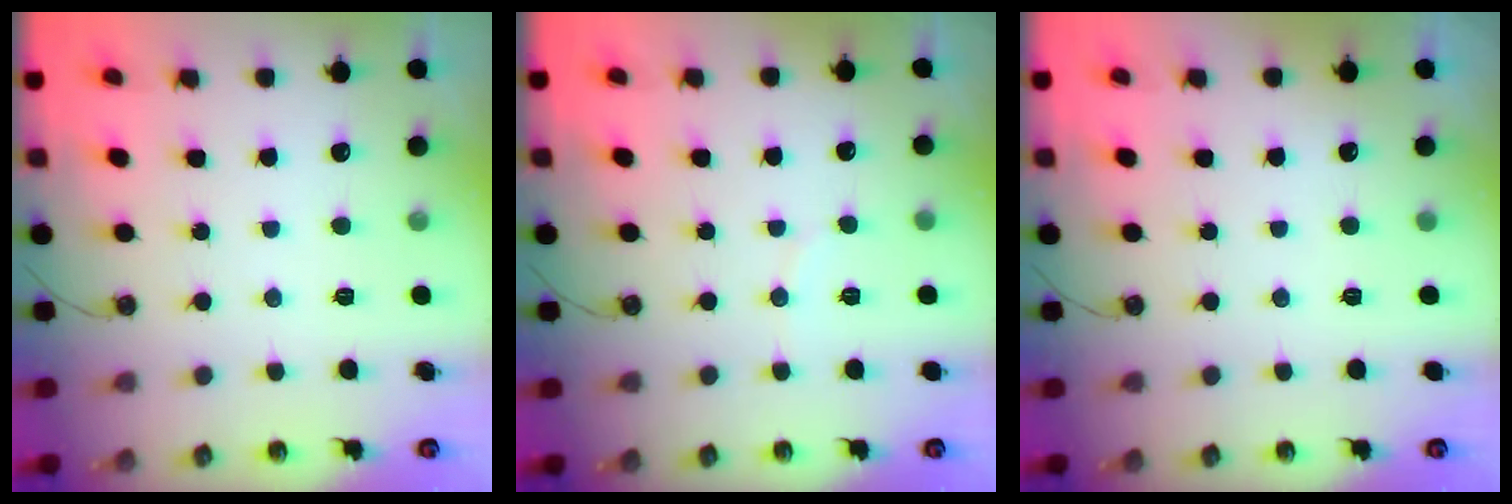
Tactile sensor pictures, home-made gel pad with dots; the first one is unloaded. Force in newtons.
{"total": 2.0, "press": 2.0, "slide": 0.2}
{"total": 1.1, "press": 0.6, "slide": 0.9}